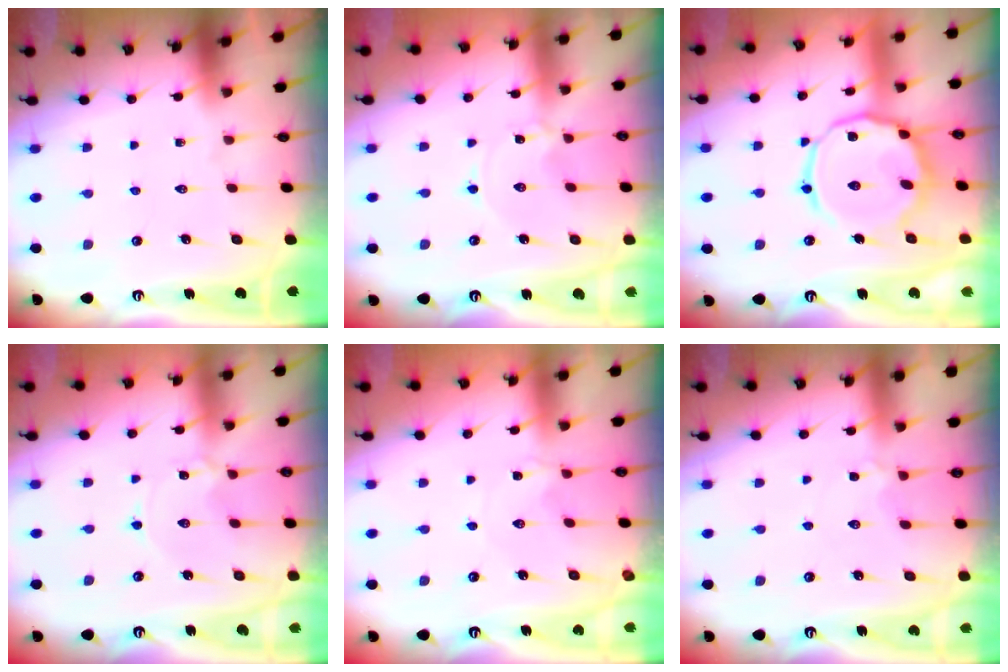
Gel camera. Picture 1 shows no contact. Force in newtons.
{"total": 0.0}
{"total": 15.6, "press": 15.5, "slide": 1.2}
{"total": 0.7, "press": 0.6, "slide": 0.1}
{"total": 0.8, "press": 0.7, "slide": 0.2}
{"total": 2.1, "press": 2.0, "slide": 0.6}